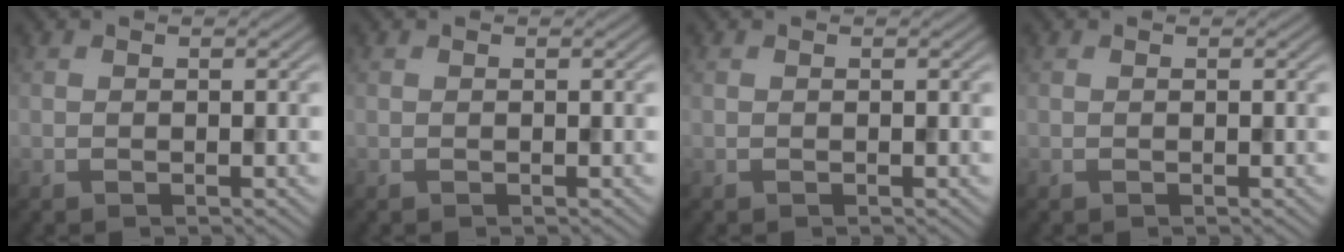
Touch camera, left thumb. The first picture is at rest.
{"total": 0.0}
{"total": 0.0}
{"total": 0.0}